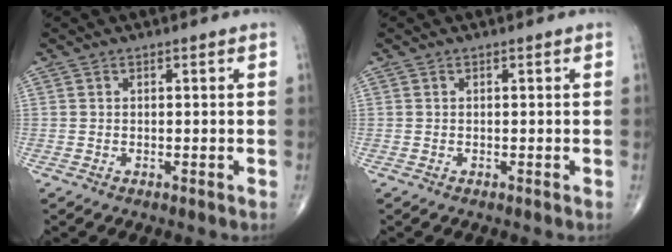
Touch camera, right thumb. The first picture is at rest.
{"total": 0.0}